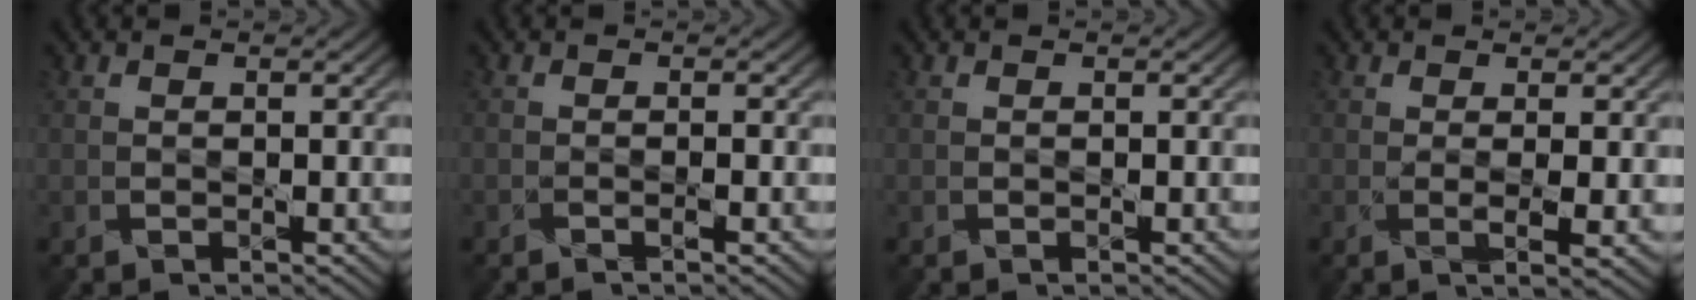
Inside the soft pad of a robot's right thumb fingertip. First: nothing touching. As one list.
[{"total": 1.0, "force": [-0.5, 0.0, 0.8], "torque": [-0.015, 0.001, -0.011]}, {"total": 0.0}, {"total": 2.9, "force": [0.0, 0.4, 2.8], "torque": [-0.058, -0.003, 0.000]}]